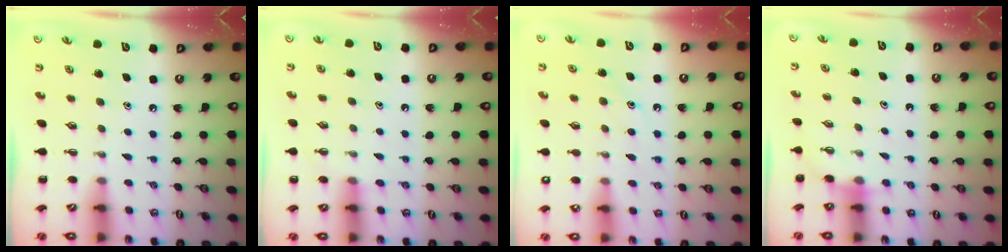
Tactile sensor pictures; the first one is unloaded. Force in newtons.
{"total": 7.5, "press": 7.2, "slide": 2.0}
{"total": 9.4, "press": 9.3, "slide": 1.4}
{"total": 2.6, "press": 2.5, "slide": 0.9}